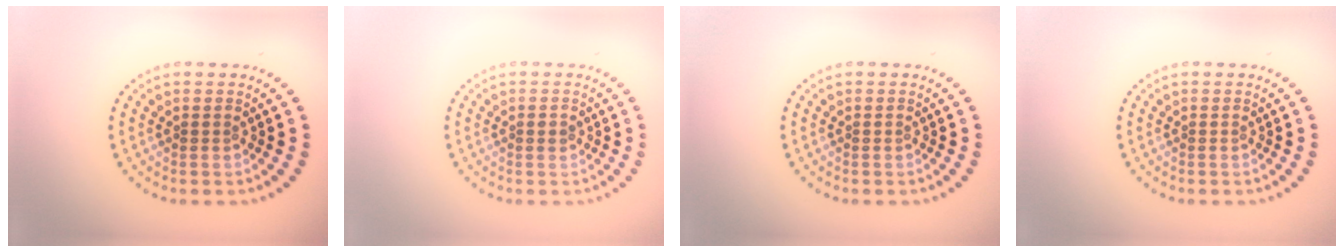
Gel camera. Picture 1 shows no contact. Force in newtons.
{"total": 1.1, "press": 1.1, "slide": 0.2}
{"total": 0.0}
{"total": 0.0}